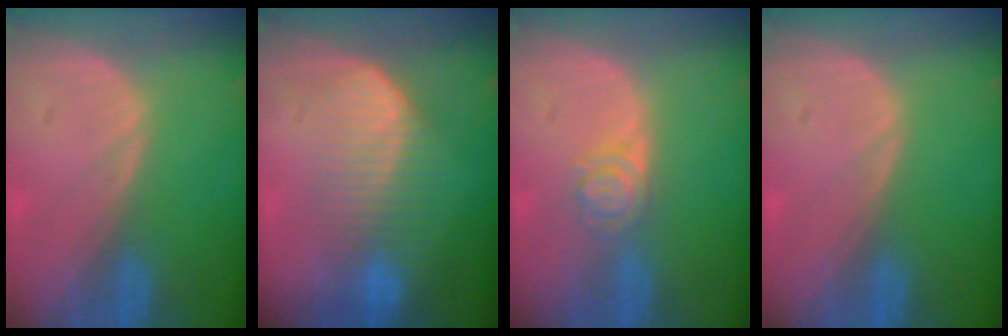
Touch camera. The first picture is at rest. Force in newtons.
{"total": 6.7, "press": 6.6, "slide": 1.4}
{"total": 3.9, "press": 3.6, "slide": 1.6}
{"total": 0.0}